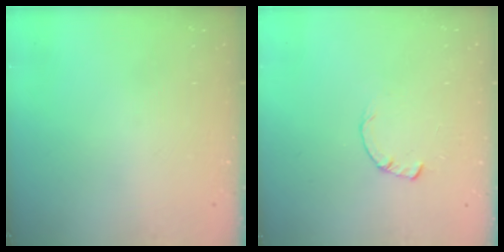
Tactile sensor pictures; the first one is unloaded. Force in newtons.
{"total": 0.8, "press": 0.8, "slide": 0.2}